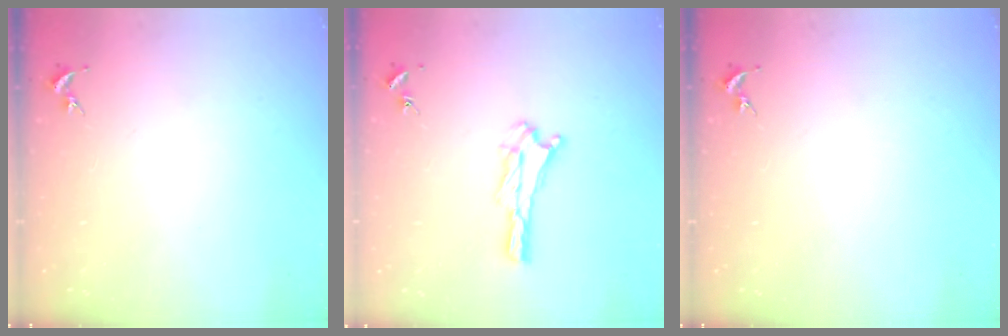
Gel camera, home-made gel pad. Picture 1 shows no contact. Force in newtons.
{"total": 3.2, "press": 3.1, "slide": 0.3}
{"total": 0.0}